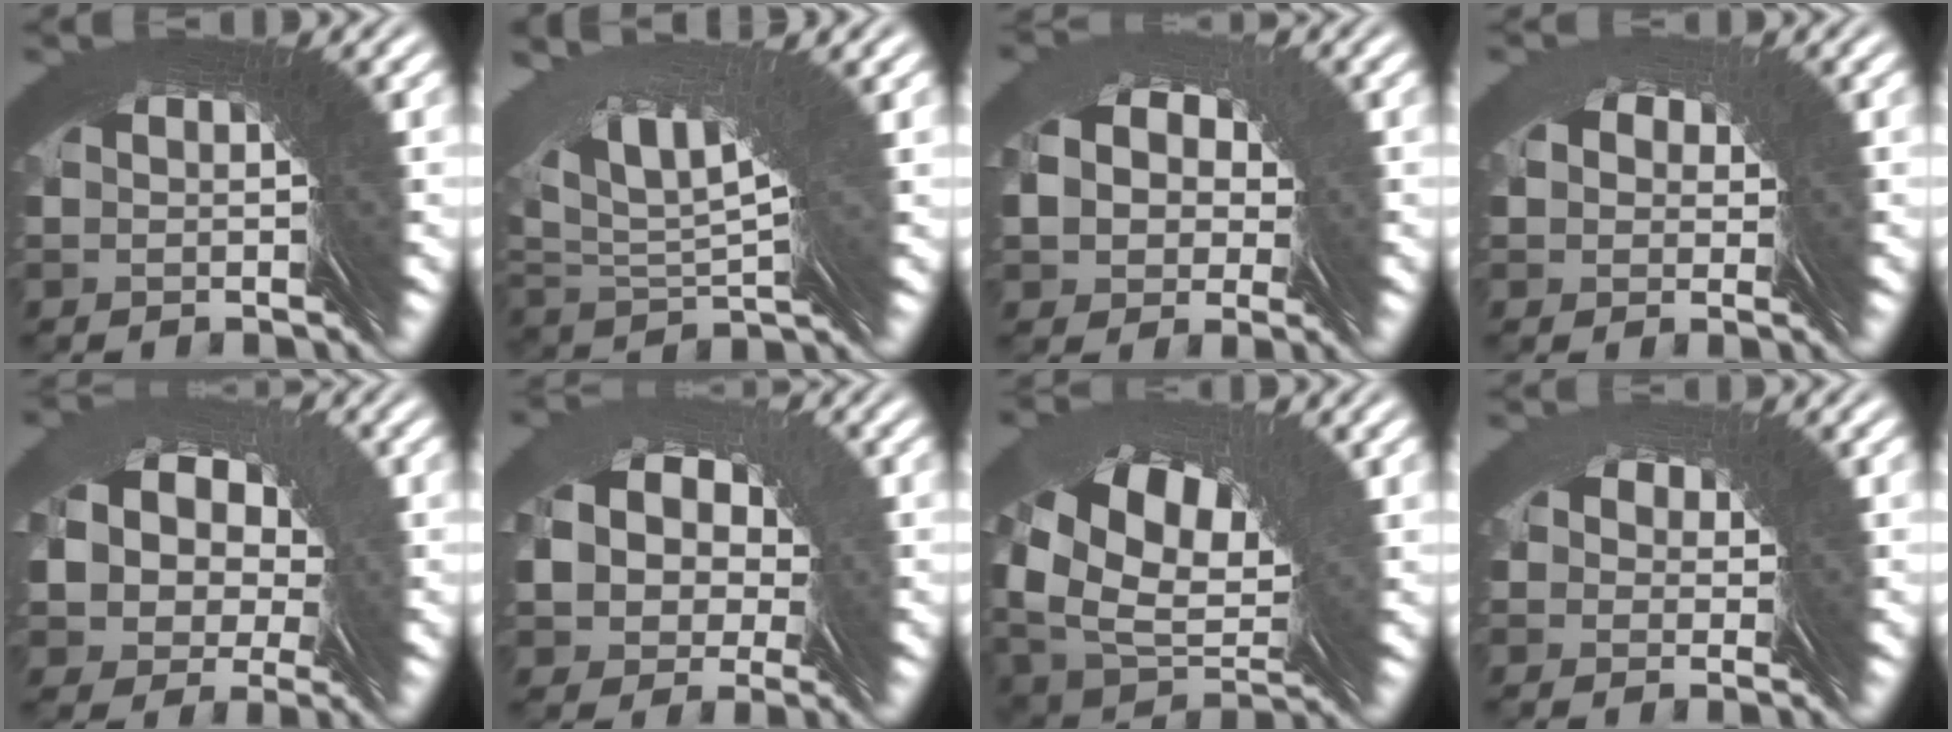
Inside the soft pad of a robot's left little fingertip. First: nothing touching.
{"total": 3.8, "force": [2.8, -1.1, 2.3], "torque": [-0.050, 0.040, 0.038]}
{"total": 4.5, "force": [2.6, 3.6, 0.8], "torque": [-0.012, 0.016, 0.029]}
{"total": 2.2, "force": [1.0, 1.9, -0.2], "torque": [-0.013, 0.003, 0.018]}
{"total": 6.8, "force": [3.0, 5.9, 1.2], "torque": [-0.052, 0.000, 0.039]}
{"total": 5.8, "force": [2.8, 5.0, 1.1], "torque": [-0.032, 0.007, 0.034]}
{"total": 6.5, "force": [1.3, 4.2, 4.8], "torque": [-0.074, 0.008, 0.017]}
{"total": 2.3, "force": [1.1, 2.0, 0.2], "torque": [-0.015, 0.004, 0.017]}